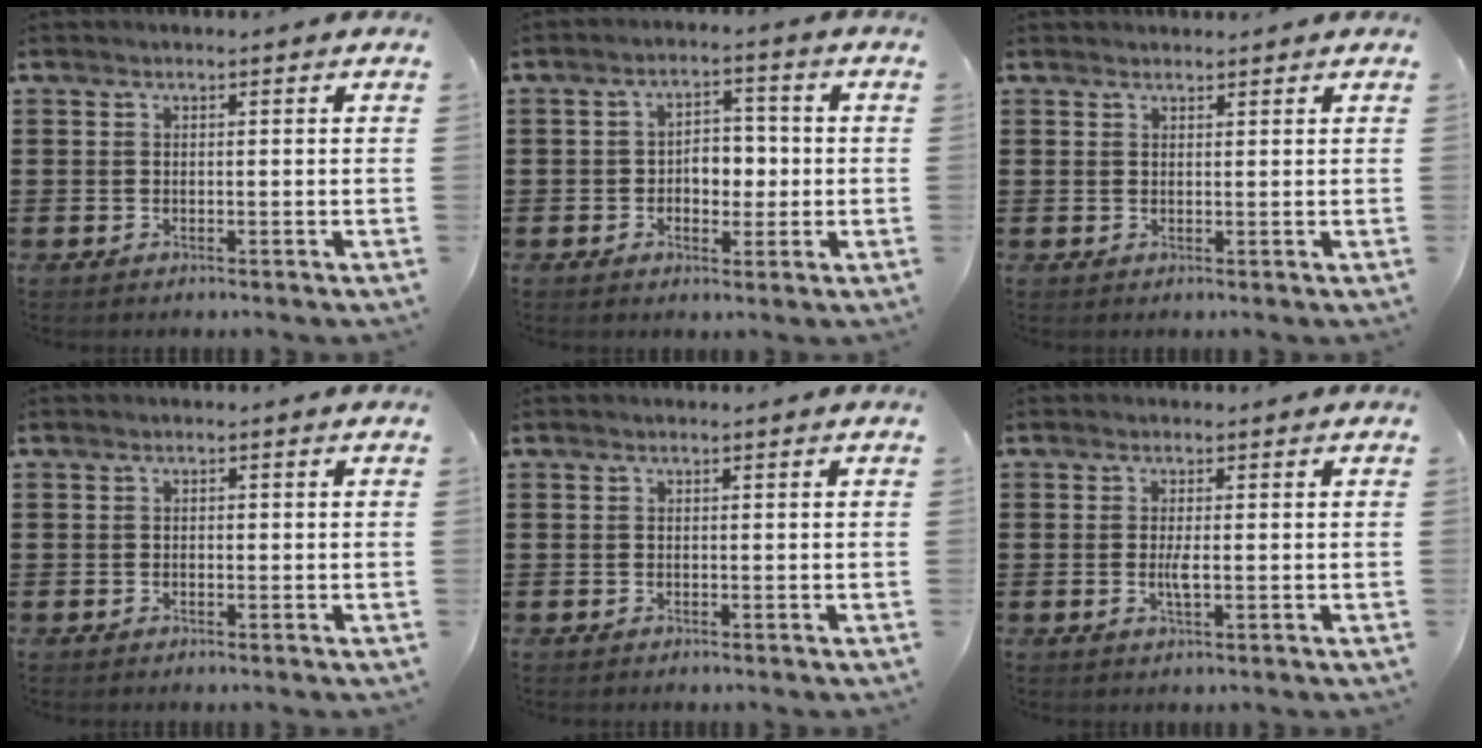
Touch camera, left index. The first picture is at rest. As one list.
[{"total": 4.8, "force": [-0.7, 3.2, 3.4], "torque": [-0.055, 0.005, -0.022]}, {"total": 0.9, "force": [0.9, 0.3, 0.0], "torque": [-0.001, 0.001, 0.018]}, {"total": 0.5, "force": [-0.3, 0.3, 0.3], "torque": [-0.007, 0.000, -0.006]}, {"total": 0.0}, {"total": 2.2, "force": [-0.3, 0.4, 2.1], "torque": [-0.047, -0.004, -0.008]}]